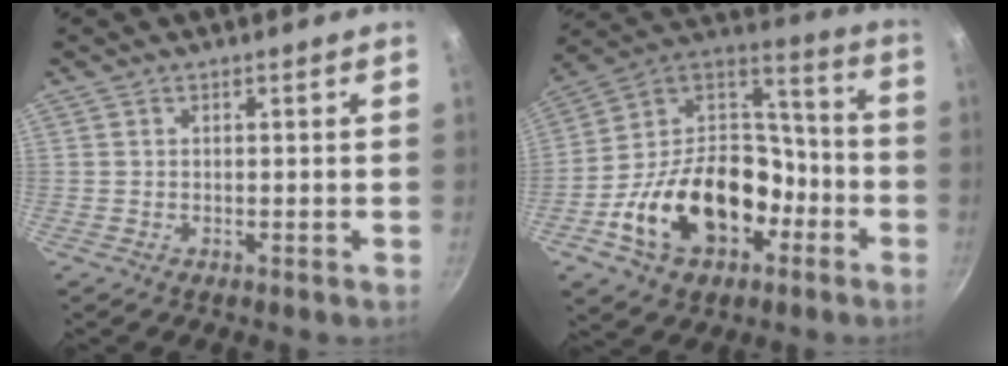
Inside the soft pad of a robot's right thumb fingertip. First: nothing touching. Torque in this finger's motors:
{"motor_torque": [2.49, 2.52, 1.30, -1.47, 0.18]}